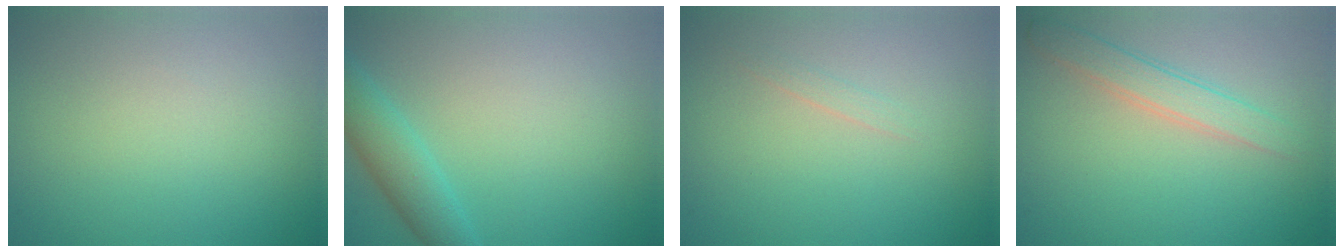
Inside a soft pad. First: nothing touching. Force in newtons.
{"total": 3.2, "press": 3.2, "slide": 0.1}
{"total": 0.6, "press": 0.6, "slide": 0.0}
{"total": 2.3, "press": 2.3, "slide": 0.1}